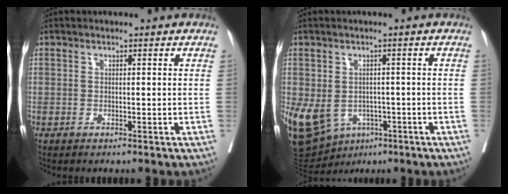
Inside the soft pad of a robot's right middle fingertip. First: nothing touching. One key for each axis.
{"total": 13.2, "fx": -5.1, "fy": 10.2, "fz": 6.7, "tx": -0.159, "ty": 0.003, "tz": -0.067}